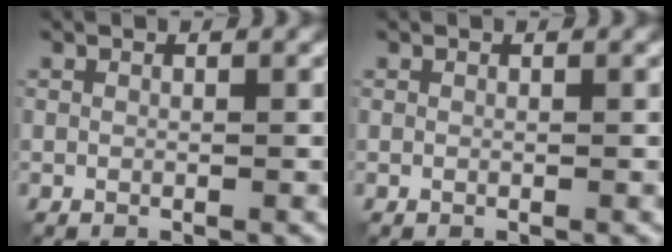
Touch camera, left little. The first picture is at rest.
{"total": 0.0}